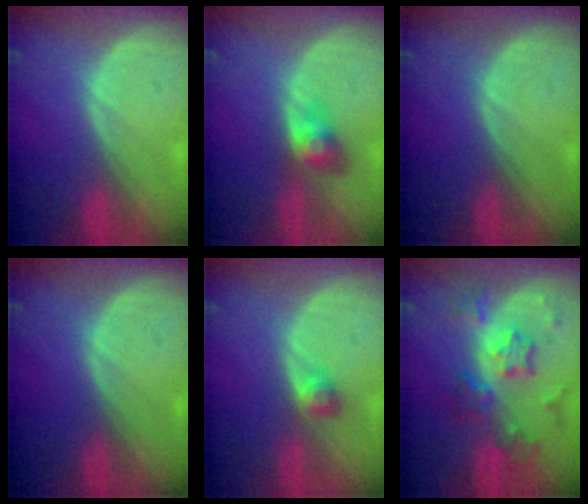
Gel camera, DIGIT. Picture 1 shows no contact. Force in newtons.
{"total": 3.9, "press": 3.9, "slide": 0.3}
{"total": 0.0}
{"total": 0.0}
{"total": 2.6, "press": 2.3, "slide": 1.1}
{"total": 8.4, "press": 7.4, "slide": 4.0}